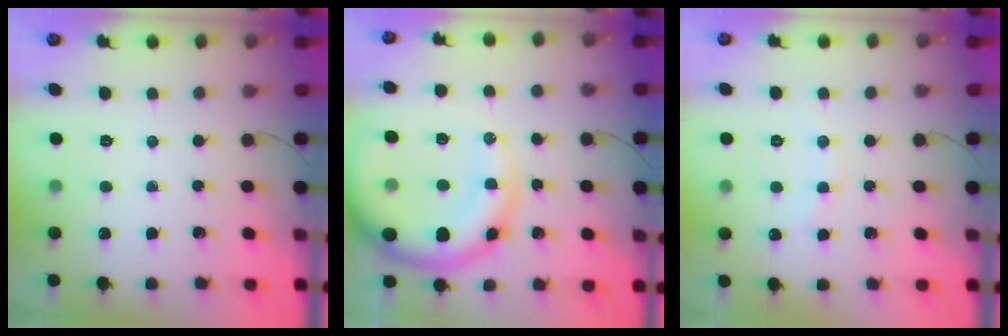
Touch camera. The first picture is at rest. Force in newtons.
{"total": 15.0, "press": 14.3, "slide": 4.3}
{"total": 4.7, "press": 4.4, "slide": 1.6}